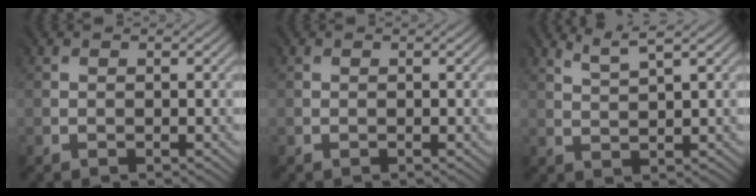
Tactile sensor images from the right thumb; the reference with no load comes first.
{"total": 0.0}
{"total": 2.4, "force": [2.1, -0.4, 1.1], "torque": [-0.028, 0.003, 0.053]}